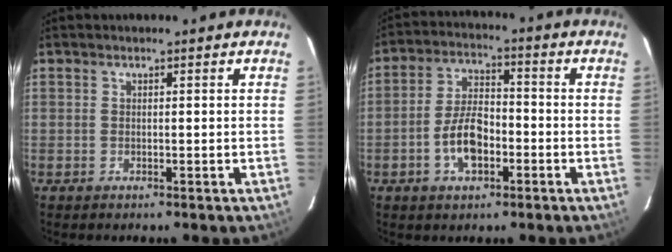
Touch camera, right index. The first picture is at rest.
{"total": 8.5, "force": [-3.2, 4.3, 6.6], "torque": [-0.134, 0.012, -0.053]}